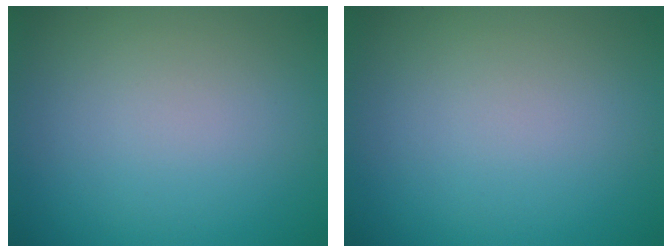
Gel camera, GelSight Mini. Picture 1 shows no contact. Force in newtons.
{"total": 0.0}